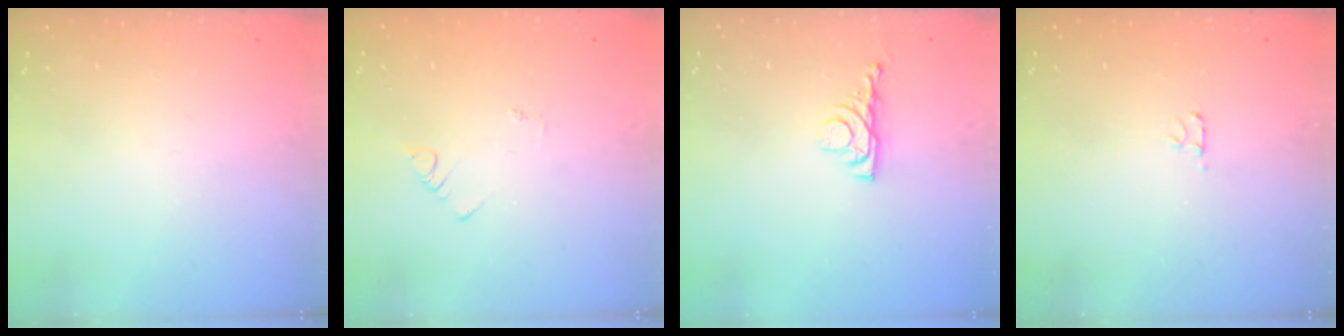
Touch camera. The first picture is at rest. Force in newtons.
{"total": 1.1, "press": 1.1, "slide": 0.3}
{"total": 4.3, "press": 4.2, "slide": 0.7}
{"total": 2.5, "press": 2.4, "slide": 0.3}